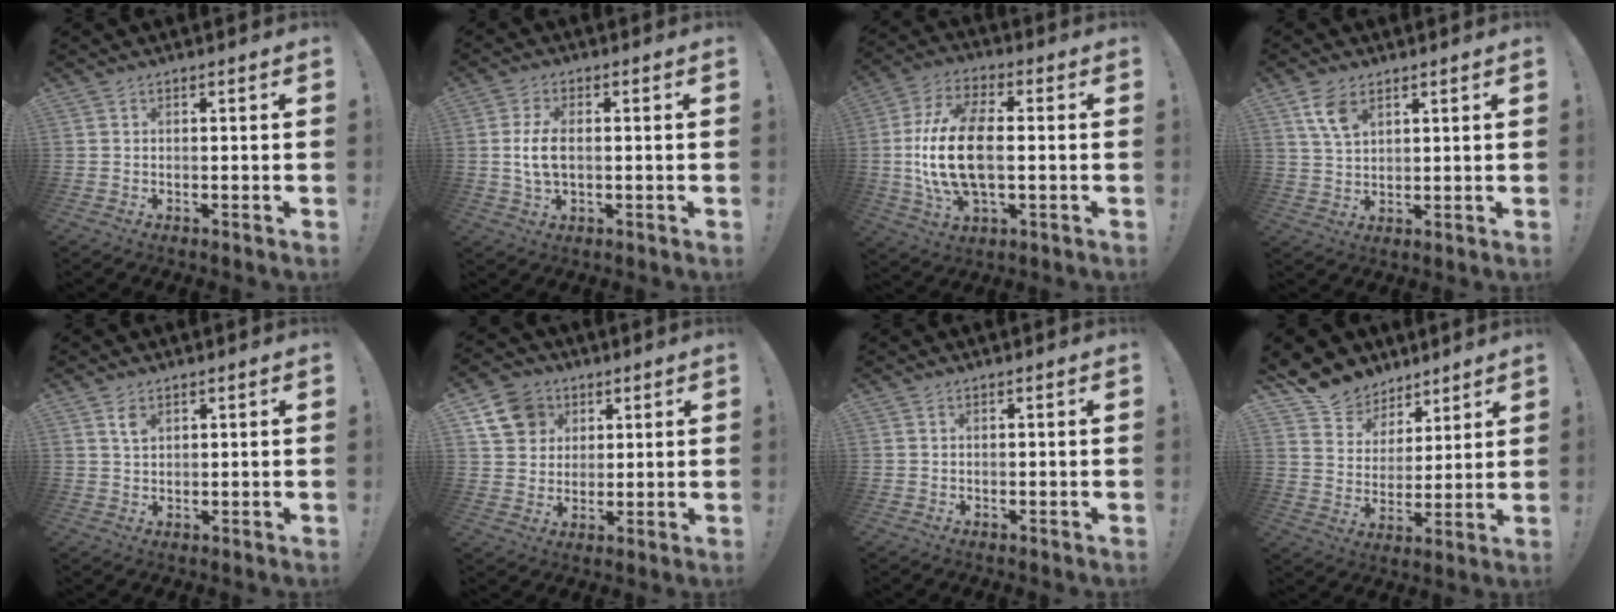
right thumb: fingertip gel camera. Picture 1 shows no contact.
{"total": 6.6, "force": [0.1, 3.4, 5.7], "torque": [-0.108, -0.001, -0.001]}
{"total": 17.7, "force": [-0.6, 9.1, 15.2], "torque": [-0.305, -0.003, -0.008]}
{"total": 7.2, "force": [4.0, 3.7, 4.6], "torque": [-0.089, -0.012, 0.077]}
{"total": 3.1, "force": [1.8, 1.6, 2.0], "torque": [-0.027, -0.008, 0.029]}
{"total": 11.8, "force": [5.3, 9.8, 3.9], "torque": [-0.060, -0.022, 0.108]}
{"total": 0.0}
{"total": 10.7, "force": [8.0, 7.0, 1.2], "torque": [-0.035, -0.061, 0.158]}